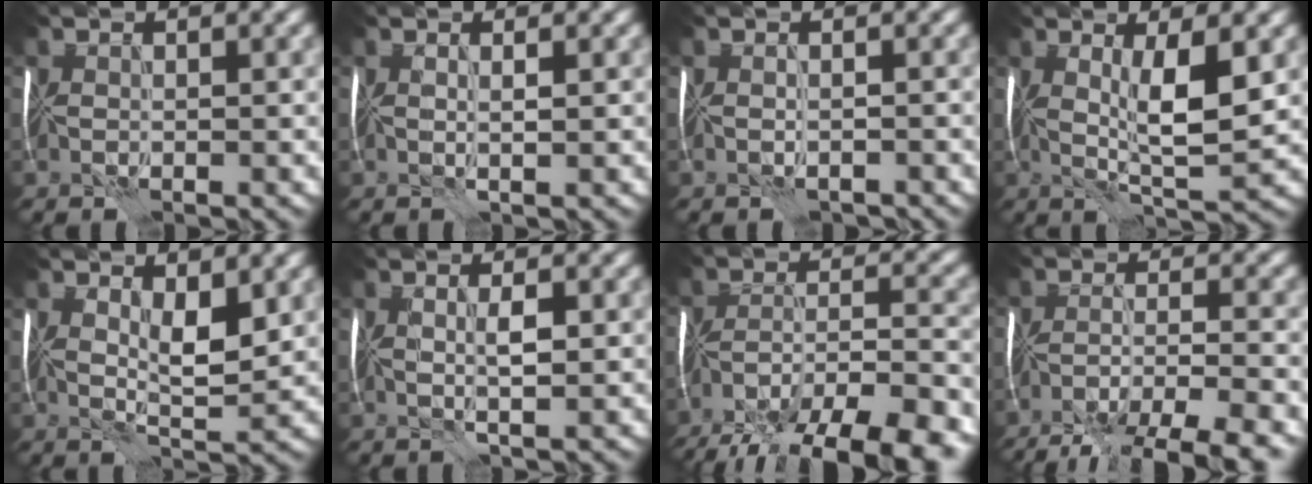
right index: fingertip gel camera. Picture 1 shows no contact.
{"total": 1.2, "force": [0.4, 0.0, 1.1], "torque": [-0.015, 0.000, 0.007]}
{"total": 1.3, "force": [-1.0, 0.3, 0.7], "torque": [-0.013, -0.008, -0.013]}
{"total": 5.9, "force": [0.9, 1.3, 5.6], "torque": [-0.101, -0.007, 0.018]}
{"total": 3.4, "force": [1.2, 1.0, 3.0], "torque": [-0.057, -0.004, 0.023]}
{"total": 2.0, "force": [0.4, 0.1, 2.0], "torque": [-0.039, 0.003, 0.008]}
{"total": 14.9, "force": [-11.4, 4.8, 8.2], "torque": [-0.138, -0.016, -0.157]}
{"total": 9.1, "force": [-7.0, 1.9, 5.5], "torque": [-0.088, -0.016, -0.105]}